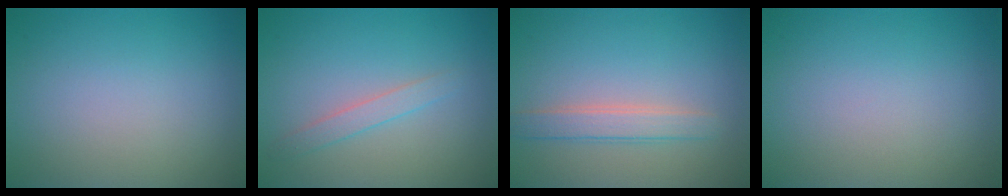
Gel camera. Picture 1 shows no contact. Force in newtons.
{"total": 1.5, "press": 1.5, "slide": 0.1}
{"total": 2.4, "press": 2.4, "slide": 0.2}
{"total": 0.0}